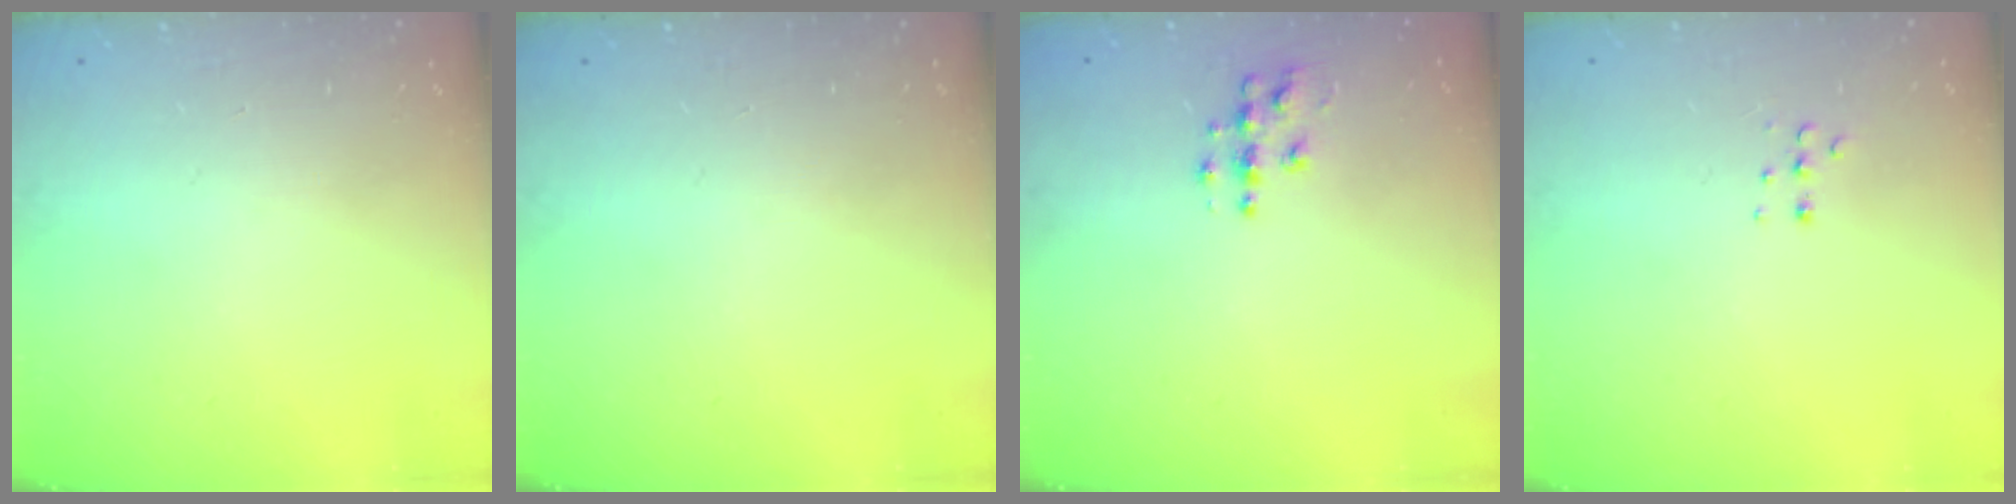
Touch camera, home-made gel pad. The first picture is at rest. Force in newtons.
{"total": 0.0}
{"total": 6.2, "press": 6.2, "slide": 0.2}
{"total": 3.8, "press": 3.7, "slide": 0.9}